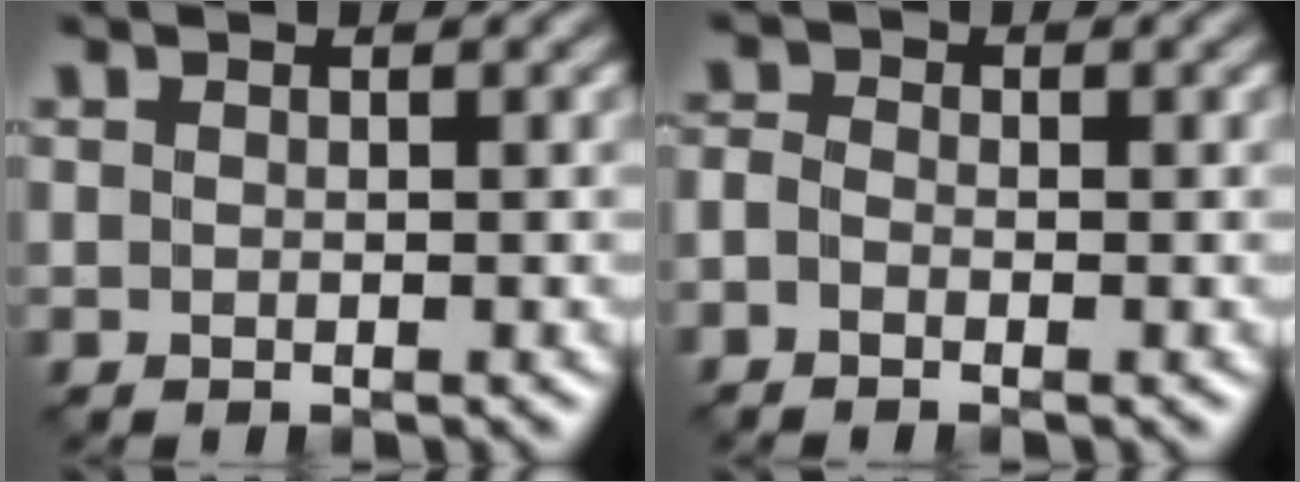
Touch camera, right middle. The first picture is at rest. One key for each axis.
{"total": 1.5, "fx": -0.9, "fy": 0.9, "fz": 0.8, "tx": -0.017, "ty": 0.003, "tz": -0.025}